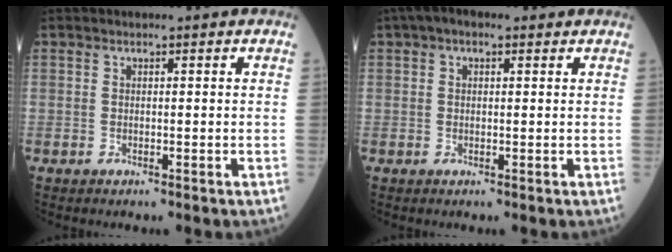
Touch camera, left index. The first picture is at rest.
{"total": 3.5, "force": [1.9, 1.8, 2.3], "torque": [-0.049, 0.030, 0.031]}